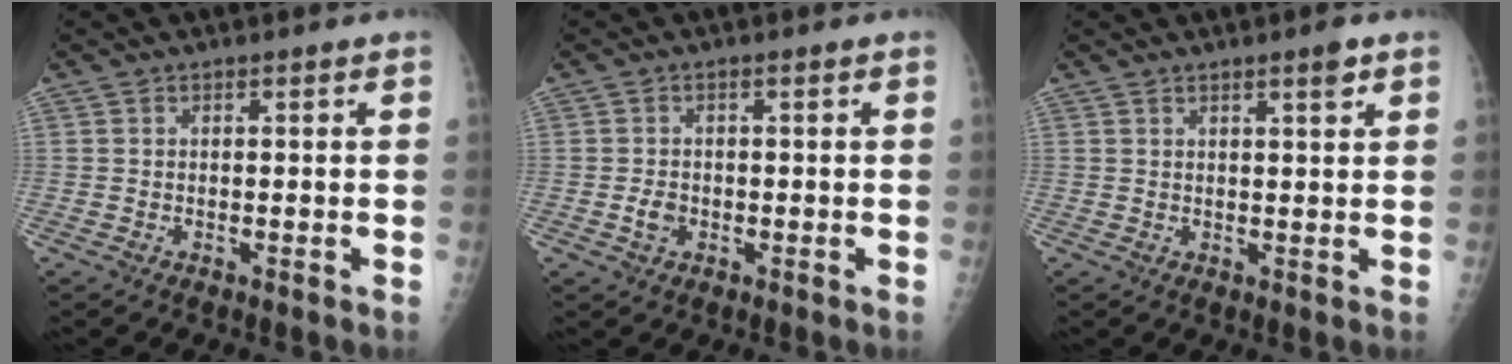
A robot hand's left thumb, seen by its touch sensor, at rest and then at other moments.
{"total": 2.2, "force": [-0.6, 1.7, 1.3], "torque": [-0.019, 0.003, -0.010]}
{"total": 2.6, "force": [1.6, 0.3, 2.0], "torque": [-0.028, -0.010, 0.024]}